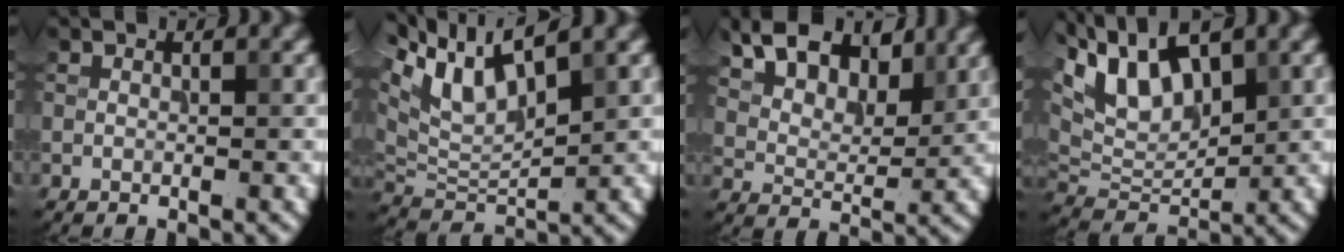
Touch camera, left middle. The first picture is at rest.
{"total": 7.9, "force": [5.1, 2.6, 5.4], "torque": [-0.112, 0.009, 0.095]}
{"total": 7.7, "force": [5.2, 3.9, 4.1], "torque": [-0.083, 0.003, 0.086]}
{"total": 9.4, "force": [5.1, 4.2, 6.7], "torque": [-0.129, 0.012, 0.093]}